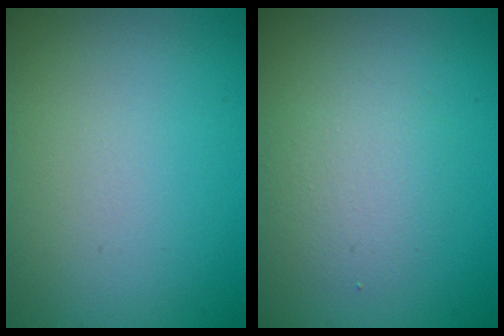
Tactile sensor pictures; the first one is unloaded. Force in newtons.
{"total": 2.4, "press": 2.4, "slide": 0.2}